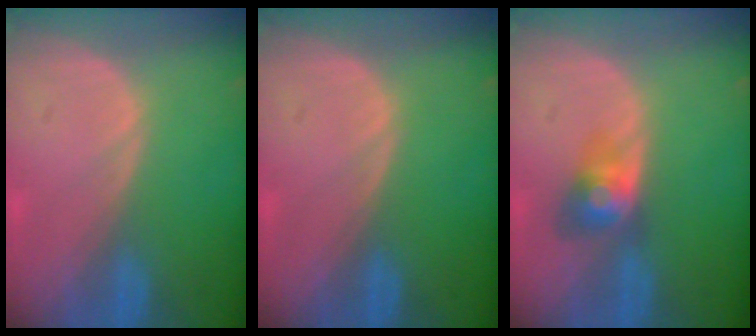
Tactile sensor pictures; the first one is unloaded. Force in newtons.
{"total": 0.0}
{"total": 3.9, "press": 3.9, "slide": 0.2}